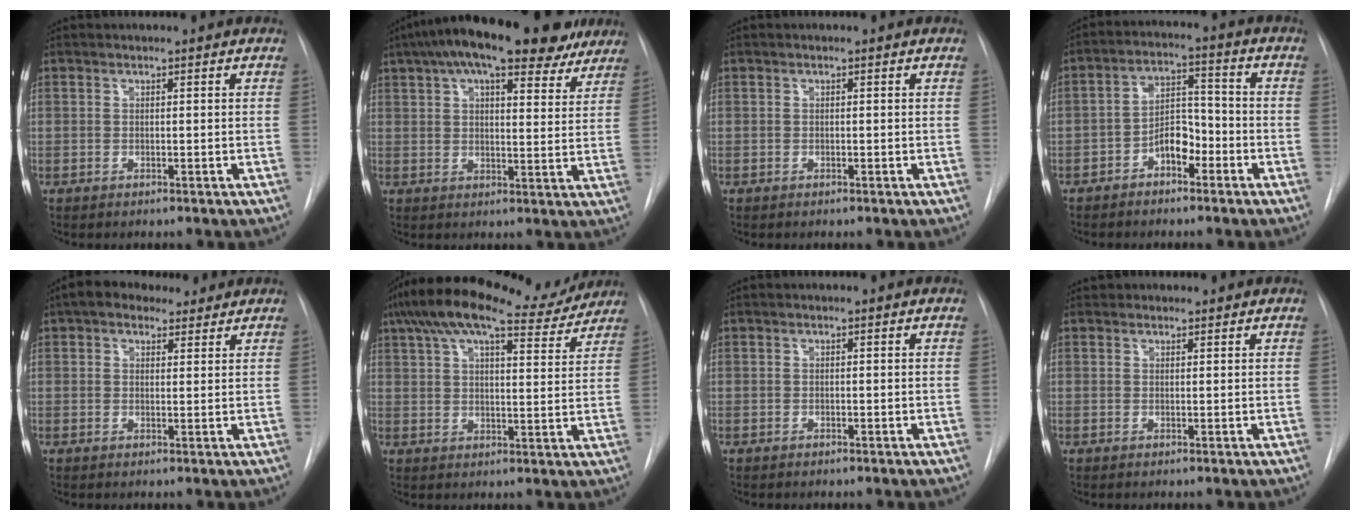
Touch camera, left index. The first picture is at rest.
{"total": 22.3, "force": [16.4, 7.5, 13.2], "torque": [-0.221, 0.054, 0.220]}
{"total": 0.0}
{"total": 5.9, "force": [-3.1, 3.1, 3.9], "torque": [-0.071, 0.022, -0.057]}
{"total": 6.9, "force": [5.2, 3.5, 2.9], "torque": [-0.040, 0.032, 0.083]}
{"total": 17.8, "force": [15.1, 3.9, 8.5], "torque": [-0.147, 0.039, 0.213]}
{"total": 0.0}
{"total": 1.0, "force": [0.8, 0.5, -0.1], "torque": [0.002, 0.007, 0.011]}